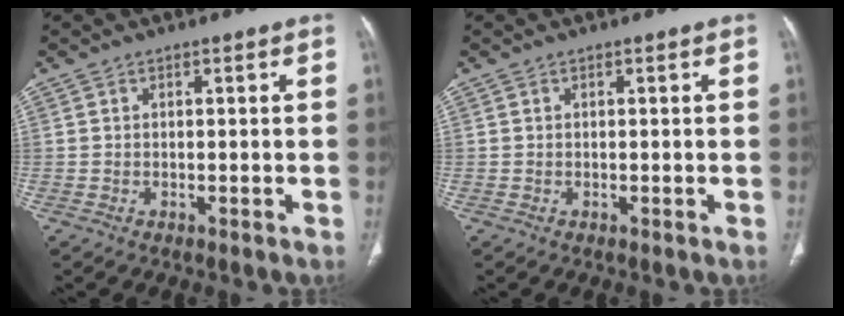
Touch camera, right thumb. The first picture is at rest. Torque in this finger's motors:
{"motor_torque": [-0.26, 0.22, 0.13, -0.09, 0.00]}